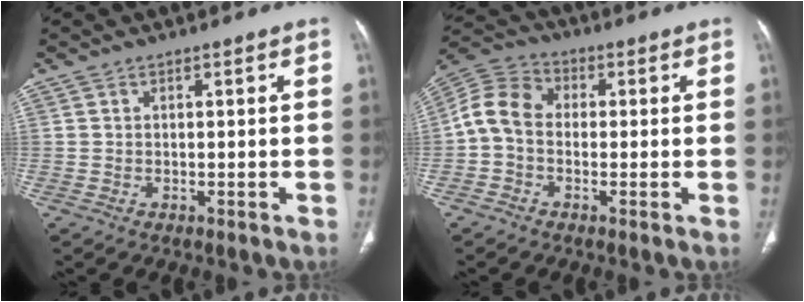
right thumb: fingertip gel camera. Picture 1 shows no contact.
{"total": 8.3, "force": [-0.6, 6.2, 5.5], "torque": [-0.097, 0.026, -0.028]}